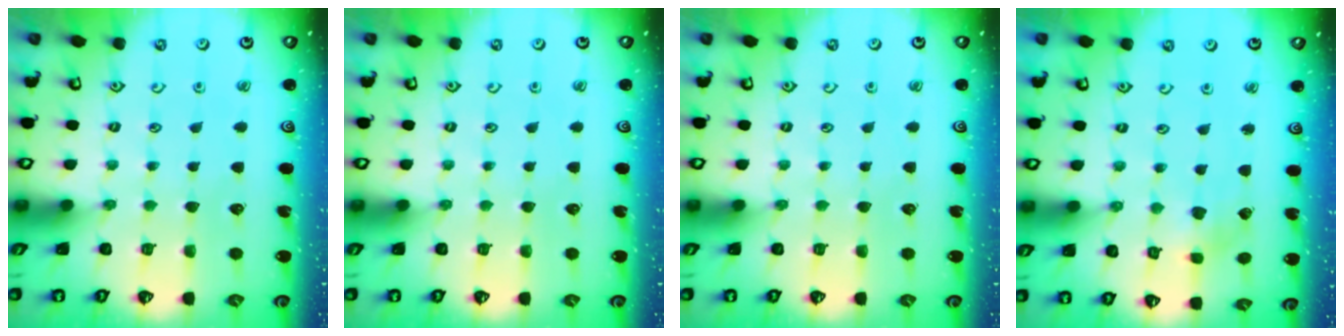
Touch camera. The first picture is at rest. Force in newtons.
{"total": 0.0}
{"total": 0.0}
{"total": 2.6, "press": 2.6, "slide": 0.4}